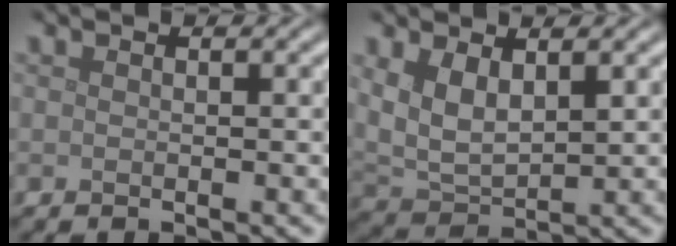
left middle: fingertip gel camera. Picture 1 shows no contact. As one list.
[{"total": 4.2, "force": [1.4, 2.2, 3.3], "torque": [-0.080, -0.004, 0.032]}]